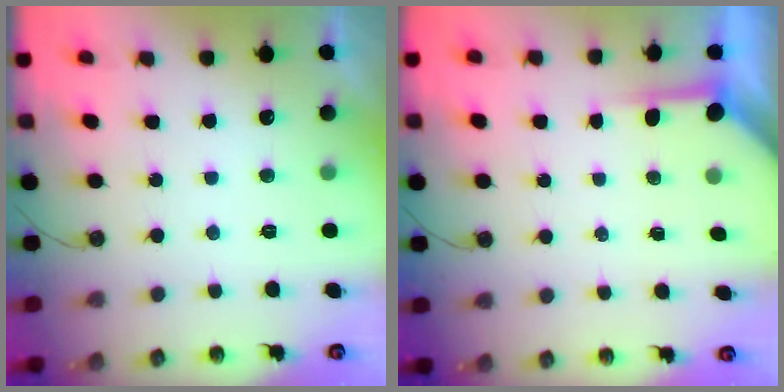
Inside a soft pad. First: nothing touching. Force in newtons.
{"total": 3.6, "press": 3.6, "slide": 0.5}